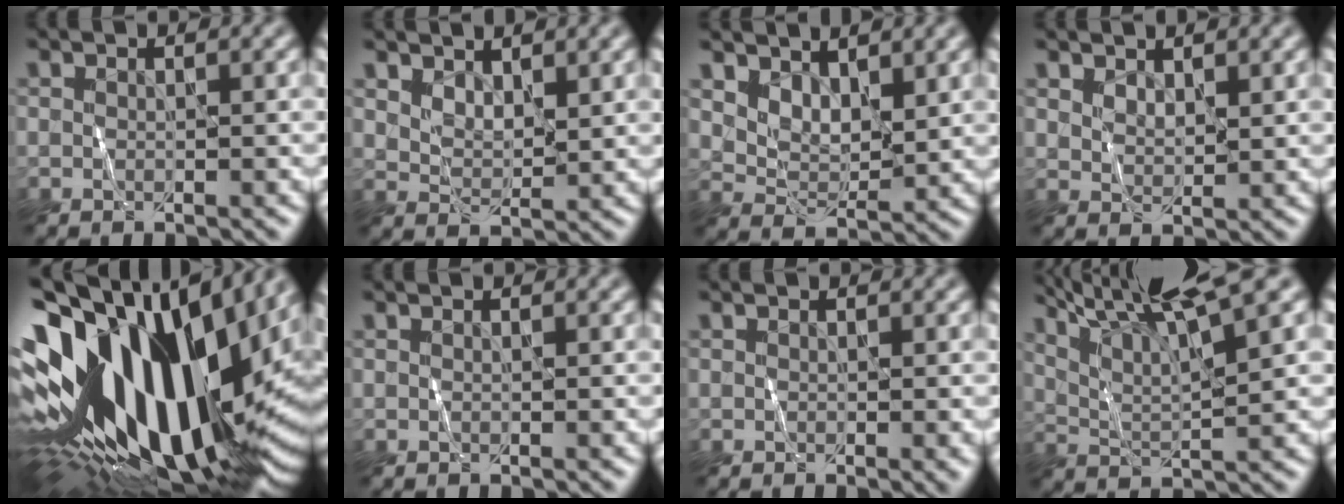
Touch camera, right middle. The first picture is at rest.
{"total": 2.5, "force": [1.8, 1.1, 1.4], "torque": [-0.028, -0.005, 0.037]}
{"total": 3.4, "force": [2.5, 1.6, 1.8], "torque": [-0.041, -0.009, 0.045]}
{"total": 1.8, "force": [1.4, 0.7, 0.9], "torque": [-0.019, -0.004, 0.031]}
{"total": 21.0, "force": [2.1, 11.9, 17.2], "torque": [-0.322, -0.028, 0.037]}
{"total": 0.0}
{"total": 0.8, "force": [-0.2, 0.1, 0.8], "torque": [-0.009, -0.005, -0.002]}
{"total": 9.8, "force": [7.0, 1.5, 6.7], "torque": [-0.119, 0.016, 0.115]}